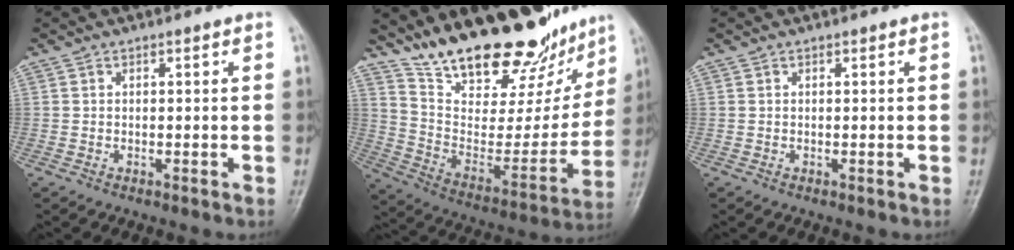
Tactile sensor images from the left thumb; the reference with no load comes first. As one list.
[{"total": 26.5, "force": [20.8, 9.6, 13.3], "torque": [-0.171, -0.095, 0.328]}, {"total": 0.0}]